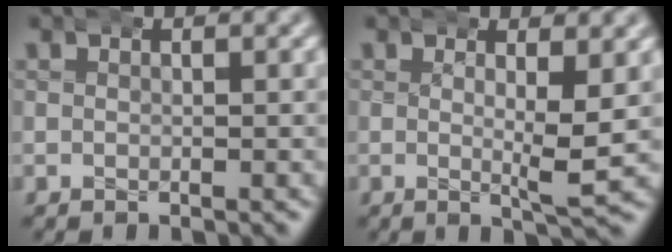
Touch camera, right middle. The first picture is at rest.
{"total": 2.1, "force": [0.7, -0.7, 1.9], "torque": [-0.040, -0.014, 0.013]}